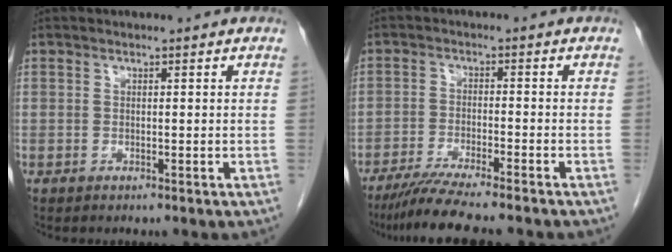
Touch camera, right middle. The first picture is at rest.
{"total": 9.1, "force": [-7.7, -0.3, 4.8], "torque": [-0.074, -0.027, -0.125]}